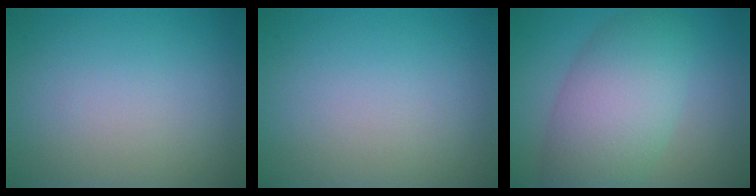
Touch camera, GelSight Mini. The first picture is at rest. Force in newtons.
{"total": 0.0}
{"total": 7.8, "press": 7.7, "slide": 0.6}